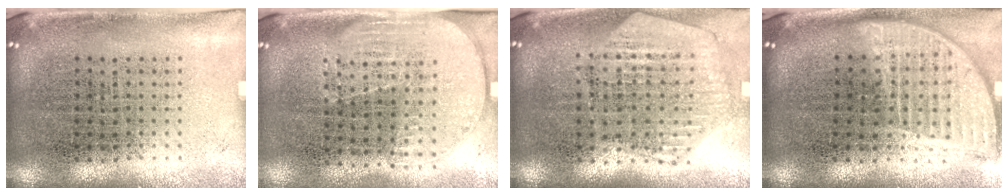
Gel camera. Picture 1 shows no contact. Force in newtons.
{"total": 1.7, "press": 1.4, "slide": 0.8}
{"total": 1.1, "press": 1.1, "slide": 0.1}
{"total": 1.9, "press": 1.5, "slide": 1.1}